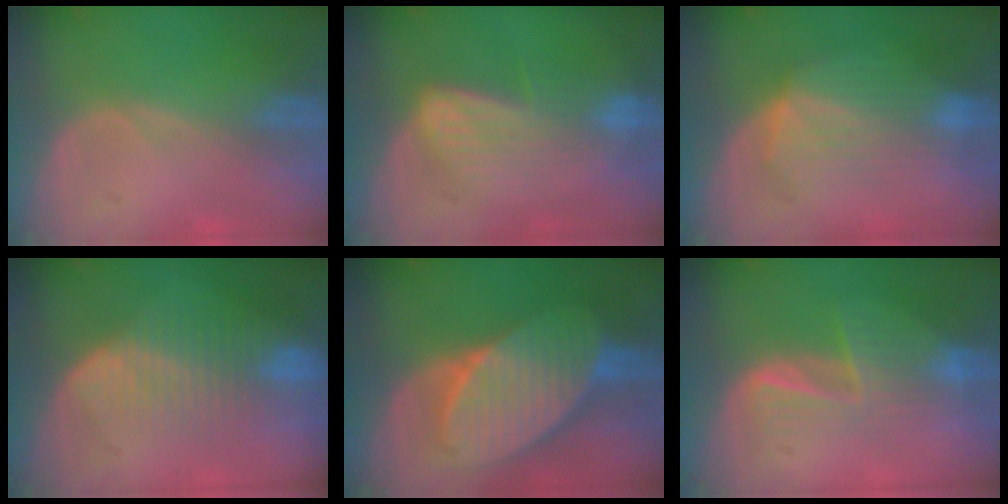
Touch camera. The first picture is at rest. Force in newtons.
{"total": 6.5, "press": 6.5, "slide": 1.0}
{"total": 7.3, "press": 7.2, "slide": 0.6}
{"total": 8.2, "press": 7.5, "slide": 3.5}
{"total": 10.6, "press": 10.6, "slide": 0.7}
{"total": 6.5, "press": 6.2, "slide": 1.9}